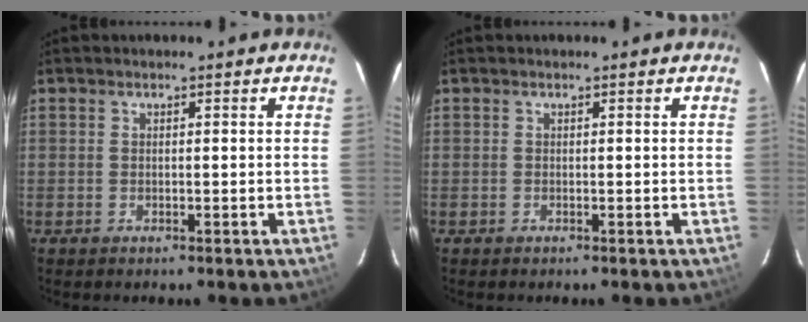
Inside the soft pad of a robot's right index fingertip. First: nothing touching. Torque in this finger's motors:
{"motor_torque": [-0.02, 0.12, -0.04, 0.01]}